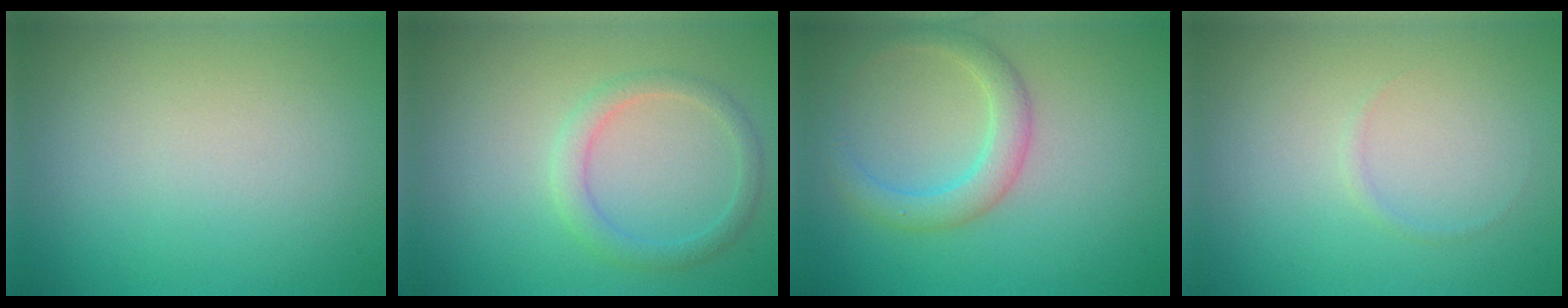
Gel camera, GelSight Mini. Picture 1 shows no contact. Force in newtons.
{"total": 2.2, "press": 2.2, "slide": 0.1}
{"total": 3.0, "press": 3.0, "slide": 0.1}
{"total": 1.2, "press": 1.2, "slide": 0.2}